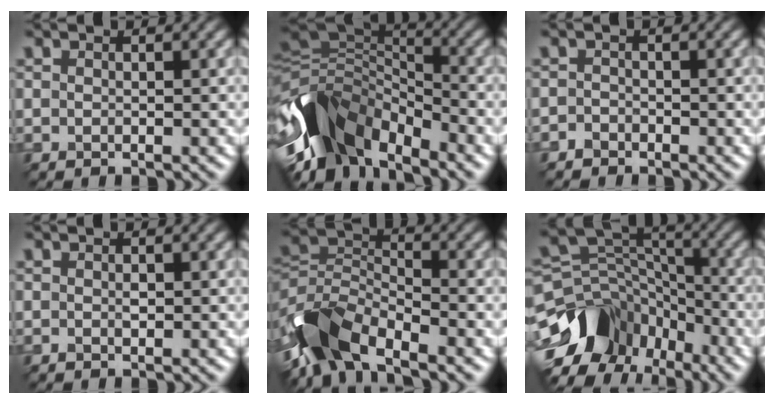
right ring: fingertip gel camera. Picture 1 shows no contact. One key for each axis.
{"total": 10.2, "fx": -5.0, "fy": 5.4, "fz": 7.0, "tx": -0.133, "ty": 0.001, "tz": -0.104}
{"total": 1.1, "fx": -0.9, "fy": 0.3, "fz": -0.5, "tx": 0.011, "ty": 0.003, "tz": -0.029}
{"total": 0.0}
{"total": 7.3, "fx": -4.8, "fy": 3.4, "fz": 4.3, "tx": -0.079, "ty": 0.003, "tz": -0.113}
{"total": 9.3, "fx": -4.9, "fy": 6.7, "fz": 4.1, "tx": -0.070, "ty": 0.015, "tz": -0.093}